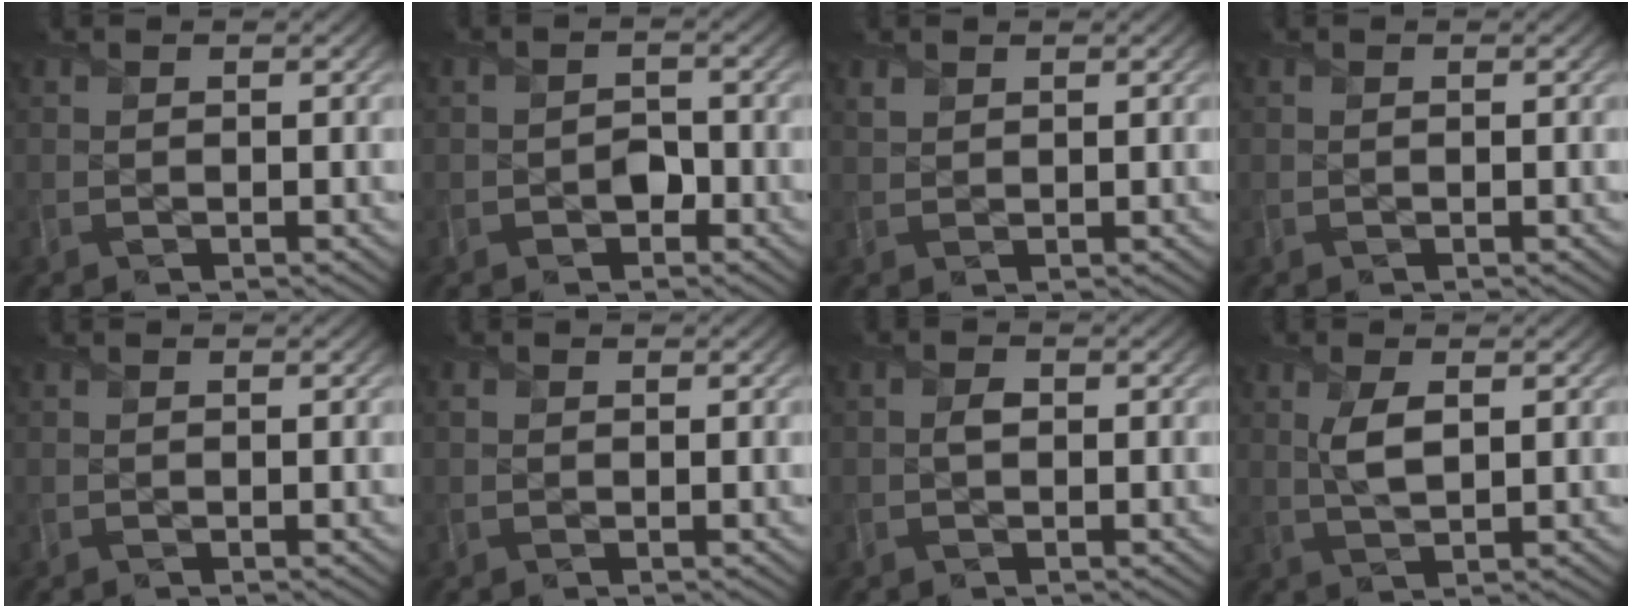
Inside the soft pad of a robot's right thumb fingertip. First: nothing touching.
{"total": 2.1, "force": [-1.2, 1.5, 0.8], "torque": [-0.011, -0.002, -0.021]}
{"total": 1.3, "force": [1.1, 0.7, 0.3], "torque": [-0.012, 0.001, 0.023]}
{"total": 0.0}
{"total": 0.0}
{"total": 0.9, "force": [0.3, 0.8, 0.4], "torque": [-0.011, 0.002, 0.004]}
{"total": 1.2, "force": [-0.2, 0.8, 0.8], "torque": [-0.019, -0.003, -0.007]}
{"total": 3.6, "force": [1.0, 1.5, 3.2], "torque": [-0.075, 0.001, 0.020]}